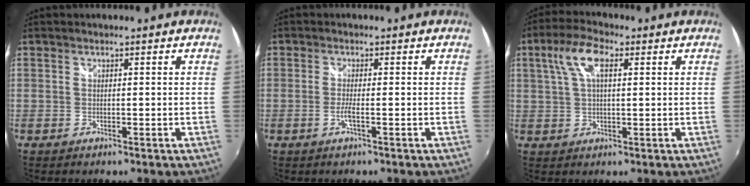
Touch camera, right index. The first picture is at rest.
{"total": 2.0, "force": [-0.8, -0.3, 1.8], "torque": [-0.036, -0.005, -0.017]}
{"total": 7.5, "force": [2.7, 2.9, 6.3], "torque": [-0.126, 0.018, 0.049]}